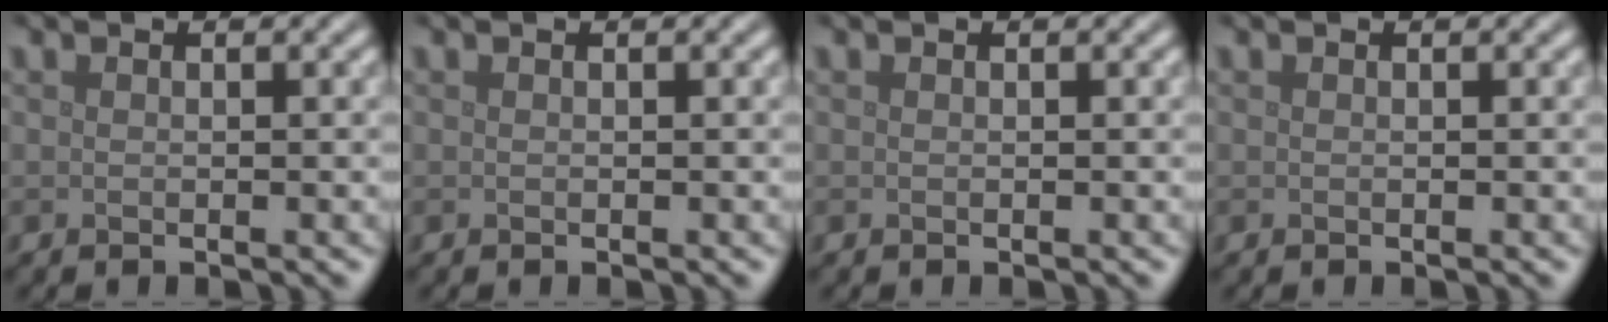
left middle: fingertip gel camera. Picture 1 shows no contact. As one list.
[{"total": 0.0}, {"total": 0.0}, {"total": 0.0}]